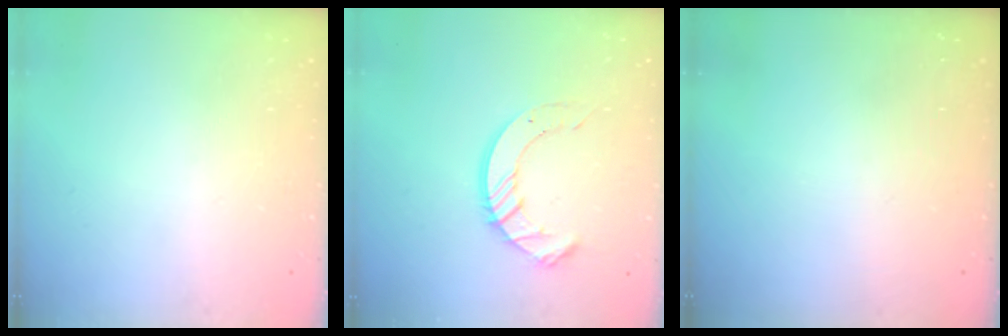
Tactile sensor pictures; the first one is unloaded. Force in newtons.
{"total": 10.2, "press": 10.1, "slide": 1.0}
{"total": 0.0}